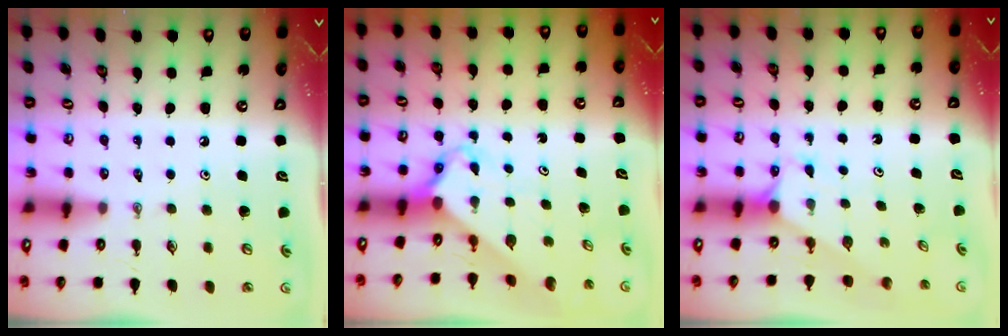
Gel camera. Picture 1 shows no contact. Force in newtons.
{"total": 2.4, "press": 2.4, "slide": 0.2}
{"total": 2.3, "press": 2.3, "slide": 0.2}